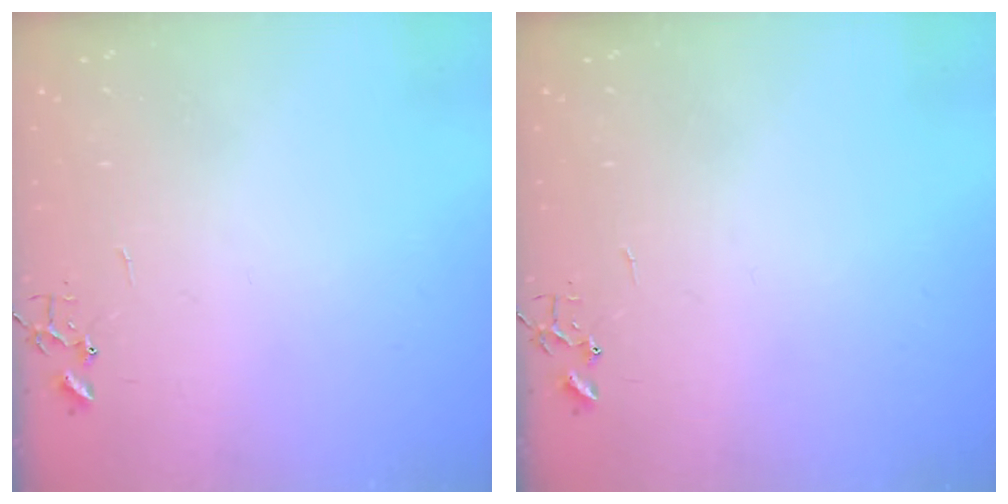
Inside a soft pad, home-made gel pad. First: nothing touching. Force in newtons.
{"total": 0.0}